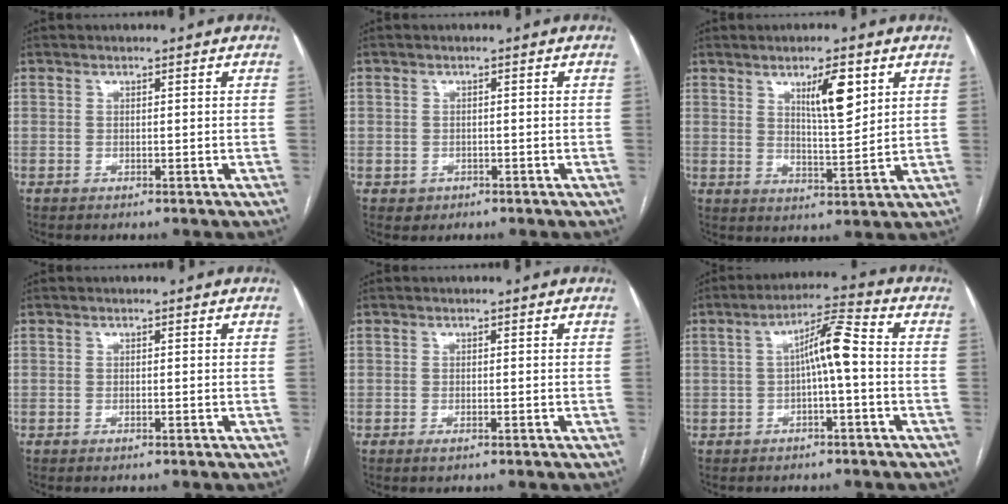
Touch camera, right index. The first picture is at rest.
{"total": 1.8, "force": [-0.6, 1.7, 0.1], "torque": [0.003, 0.007, -0.006]}
{"total": 7.1, "force": [3.4, 1.4, 6.1], "torque": [-0.103, -0.005, 0.058]}
{"total": 0.0}
{"total": 0.5, "force": [-0.3, 0.0, 0.4], "torque": [-0.007, -0.001, -0.006]}
{"total": 6.4, "force": [-0.3, 0.5, 6.4], "torque": [-0.105, 0.025, -0.006]}